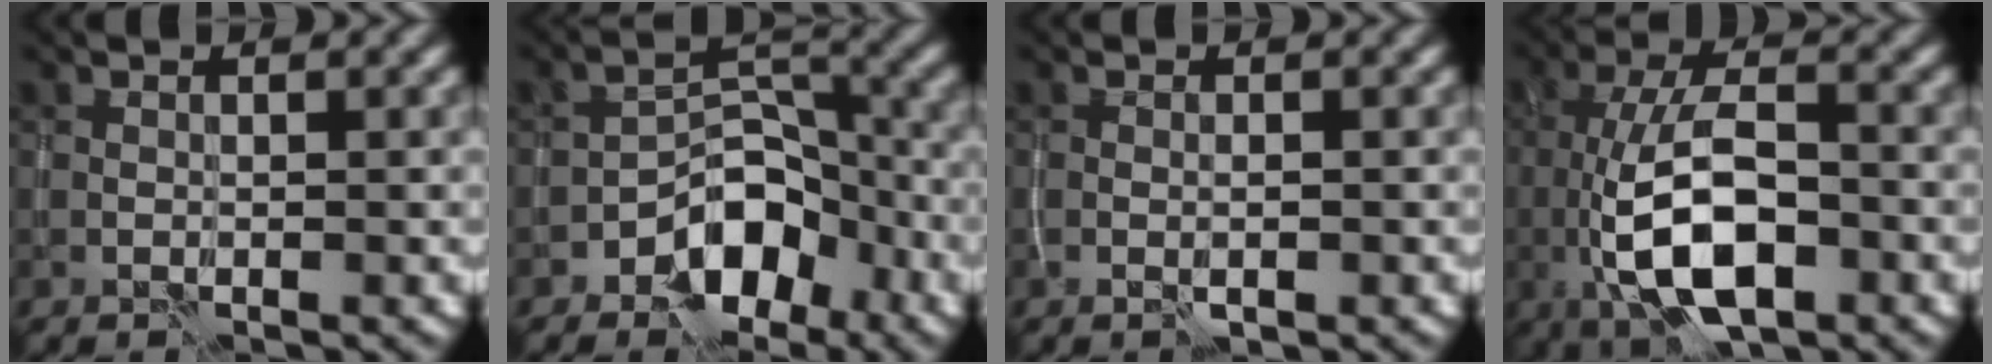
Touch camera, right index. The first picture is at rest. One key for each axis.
{"total": 5.8, "fx": -3.5, "fy": 3.4, "fz": 3.2, "tx": -0.029, "ty": 0.008, "tz": -0.064}
{"total": 0.9, "fx": -0.3, "fy": 0.2, "fz": 0.9, "tx": -0.016, "ty": -0.003, "tz": -0.004}
{"total": 9.0, "fx": -2.0, "fy": 3.9, "fz": 7.8, "tx": -0.153, "ty": -0.002, "tz": -0.035}